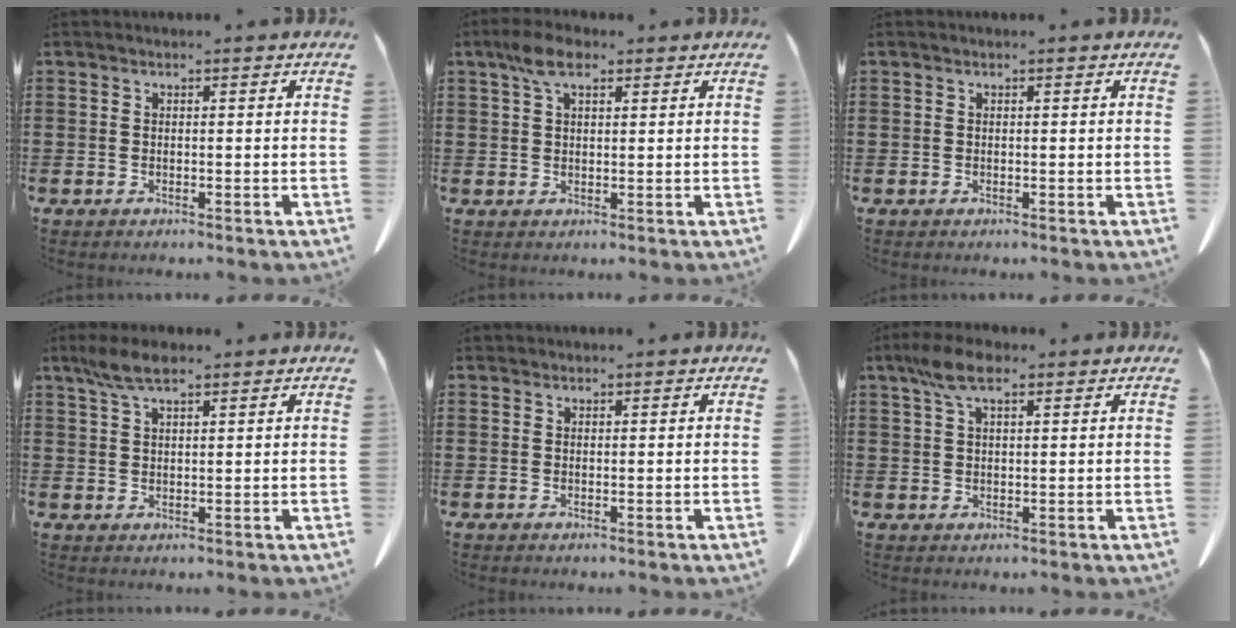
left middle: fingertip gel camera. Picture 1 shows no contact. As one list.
[{"total": 4.9, "force": [2.8, 1.8, 3.6], "torque": [-0.078, 0.006, 0.052]}, {"total": 0.0}, {"total": 4.7, "force": [3.0, 1.3, 3.4], "torque": [-0.074, 0.002, 0.055]}, {"total": 0.5, "force": [0.4, 0.3, 0.1], "torque": [-0.005, 0.000, 0.010]}, {"total": 5.9, "force": [3.1, 1.9, 4.6], "torque": [-0.096, 0.006, 0.057]}]